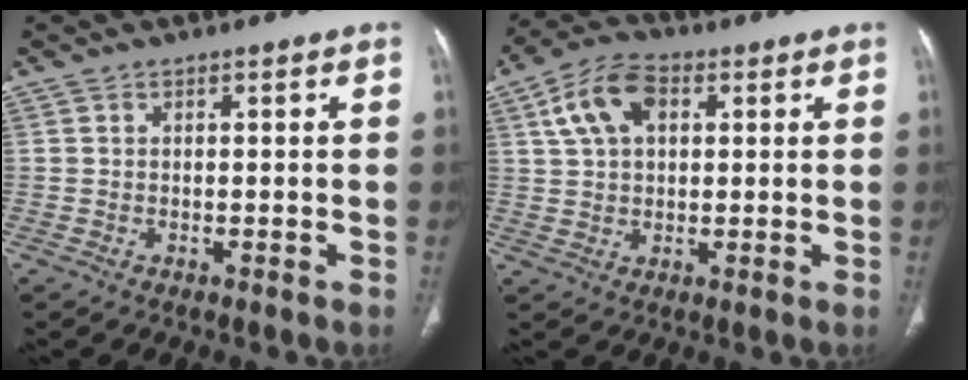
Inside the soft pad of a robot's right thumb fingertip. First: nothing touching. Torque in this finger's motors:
{"motor_torque": [-0.02, 0.05, 0.07, -0.04, 0.08]}